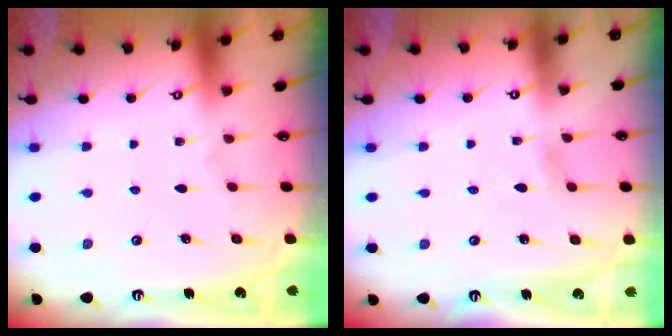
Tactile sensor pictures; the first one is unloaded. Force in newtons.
{"total": 2.6, "press": 2.6, "slide": 0.3}